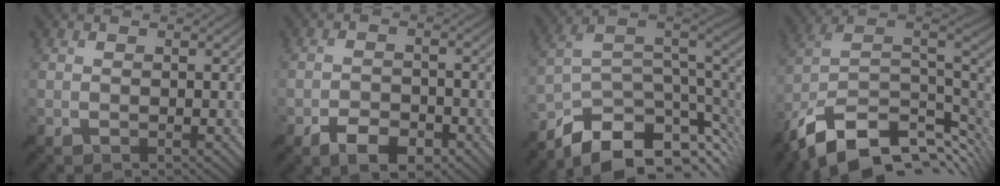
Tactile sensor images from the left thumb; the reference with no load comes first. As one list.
[{"total": 4.5, "force": [-2.5, 2.2, 3.0], "torque": [-0.052, 0.005, -0.044]}, {"total": 12.0, "force": [-6.8, 6.0, 7.8], "torque": [-0.173, -0.014, -0.100]}, {"total": 15.1, "force": [-6.3, 8.2, 11.0], "torque": [-0.244, -0.020, -0.102]}]